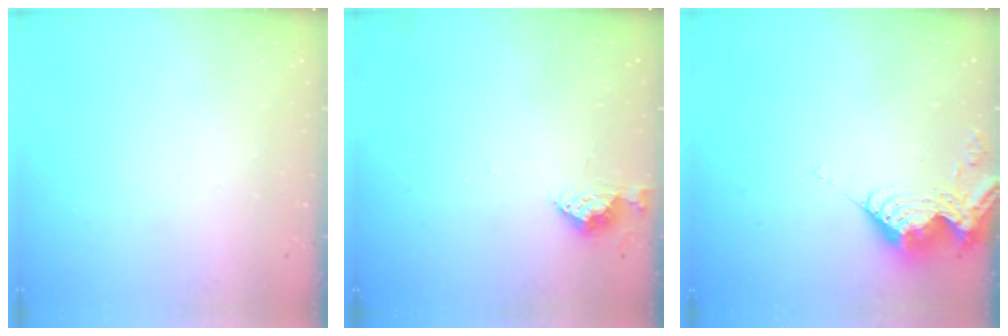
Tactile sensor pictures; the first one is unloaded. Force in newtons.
{"total": 6.6, "press": 6.5, "slide": 0.8}
{"total": 9.6, "press": 9.5, "slide": 1.4}